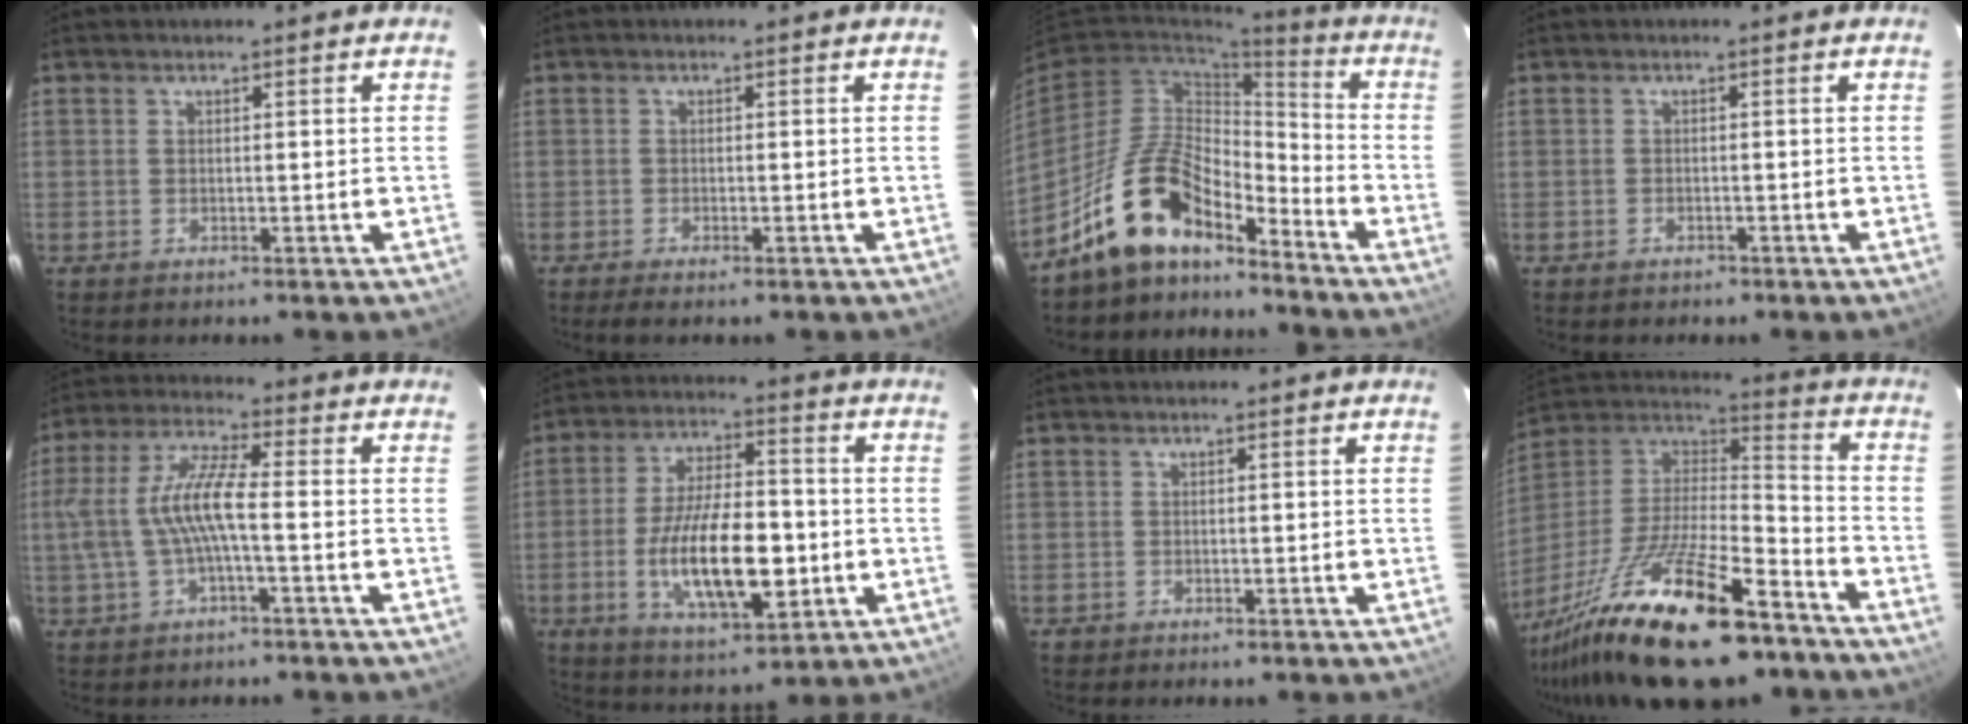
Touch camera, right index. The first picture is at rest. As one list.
[{"total": 1.7, "force": [-1.3, 0.2, 1.0], "torque": [-0.024, -0.005, -0.024]}, {"total": 14.0, "force": [-11.1, 5.4, 6.6], "torque": [-0.141, 0.021, -0.205]}, {"total": 1.3, "force": [-0.9, 0.9, 0.1], "torque": [-0.004, 0.003, -0.012]}, {"total": 9.9, "force": [-1.3, 2.0, 9.6], "torque": [-0.203, 0.008, -0.020]}, {"total": 16.4, "force": [-3.5, 6.4, 14.7], "torque": [-0.280, -0.004, -0.051]}, {"total": 1.0, "force": [-0.4, 0.9, -0.1], "torque": [-0.001, 0.003, -0.004]}, {"total": 28.2, "force": [-19.4, 8.5, 18.5], "torque": [-0.356, -0.033, -0.316]}]